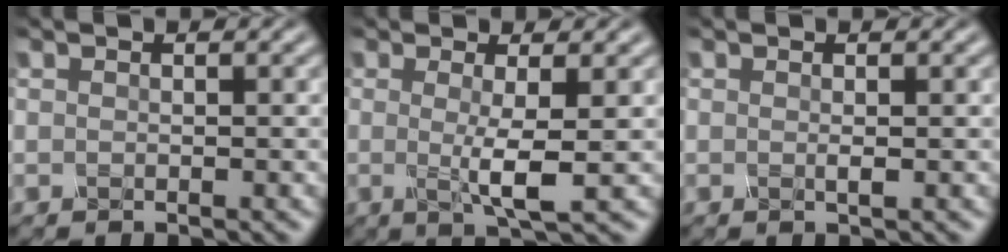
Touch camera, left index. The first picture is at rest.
{"total": 3.5, "force": [0.0, 0.5, 3.5], "torque": [-0.064, -0.011, 0.001]}
{"total": 0.6, "force": [0.0, 0.1, 0.6], "torque": [-0.013, -0.001, 0.000]}